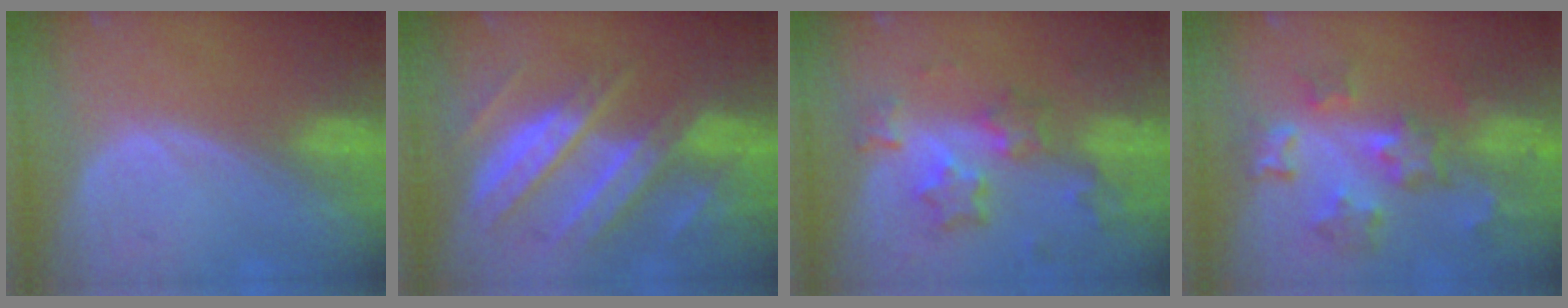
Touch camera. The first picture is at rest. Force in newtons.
{"total": 11.1, "press": 11.0, "slide": 1.0}
{"total": 8.4, "press": 7.3, "slide": 4.1}
{"total": 8.4, "press": 7.7, "slide": 3.3}